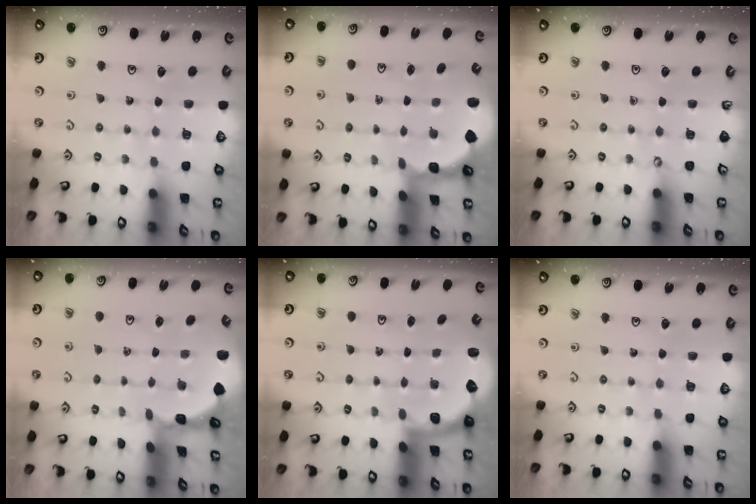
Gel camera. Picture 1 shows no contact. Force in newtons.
{"total": 1.7, "press": 1.6, "slide": 0.4}
{"total": 0.0}
{"total": 1.0, "press": 1.0, "slide": 0.2}
{"total": 2.3, "press": 2.0, "slide": 1.3}
{"total": 0.0}